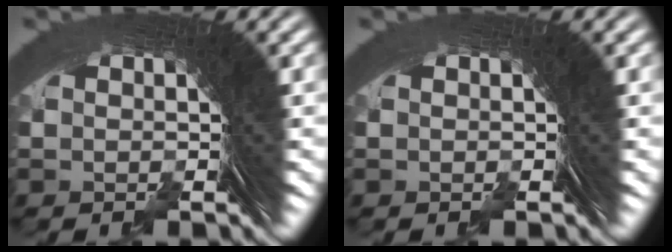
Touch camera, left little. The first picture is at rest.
{"total": 0.0}